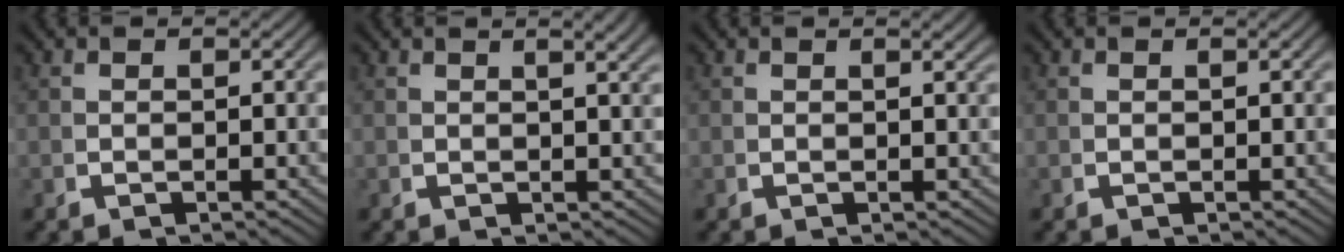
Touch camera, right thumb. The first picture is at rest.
{"total": 2.2, "force": [1.3, 0.3, 1.7], "torque": [-0.021, 0.006, 0.018]}
{"total": 0.7, "force": [0.4, 0.0, 0.5], "torque": [-0.009, 0.001, 0.007]}
{"total": 0.0}